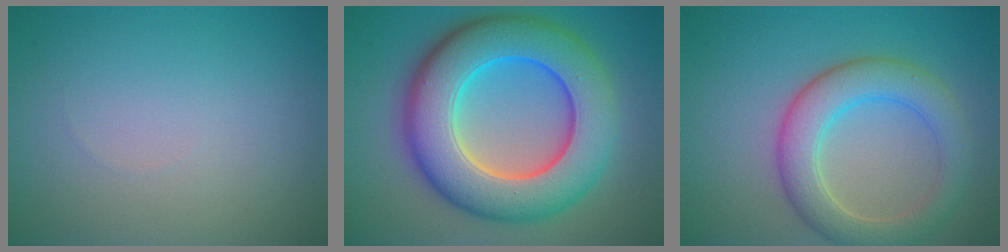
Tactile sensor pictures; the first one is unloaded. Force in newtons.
{"total": 12.3, "press": 12.3, "slide": 0.2}
{"total": 5.7, "press": 5.7, "slide": 0.6}